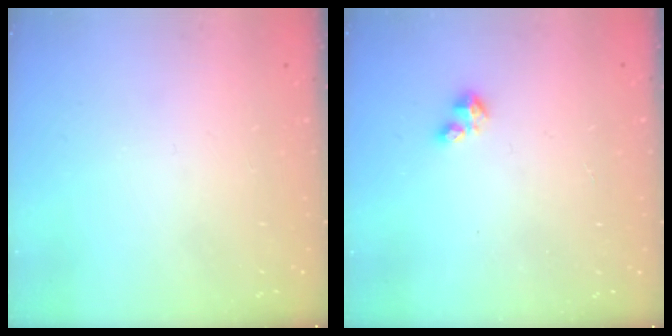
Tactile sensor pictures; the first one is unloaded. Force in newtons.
{"total": 1.6, "press": 1.6, "slide": 0.4}